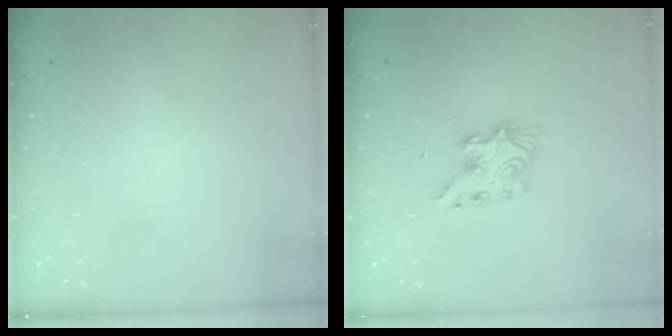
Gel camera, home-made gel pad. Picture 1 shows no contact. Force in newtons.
{"total": 7.9, "press": 7.9, "slide": 0.7}